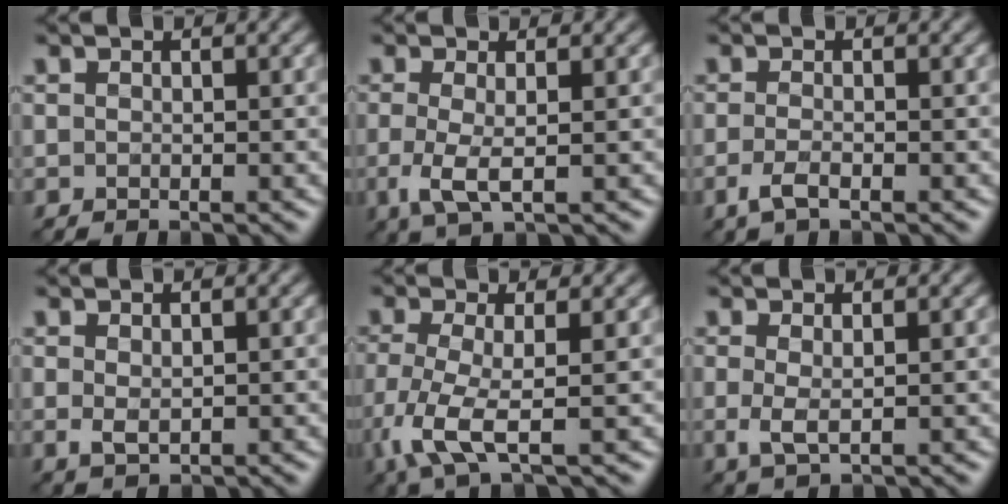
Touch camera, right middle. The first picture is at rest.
{"total": 2.8, "force": [-0.4, 0.8, 2.7], "torque": [-0.065, -0.004, -0.012]}
{"total": 1.7, "force": [-0.9, 0.4, 1.3], "torque": [-0.034, 0.000, -0.024]}
{"total": 1.4, "force": [0.3, 0.8, 1.1], "torque": [-0.024, 0.003, 0.008]}
{"total": 4.7, "force": [-1.4, 1.2, 4.3], "torque": [-0.106, -0.009, -0.031]}
{"total": 1.8, "force": [0.2, 0.6, 1.7], "torque": [-0.040, 0.001, 0.002]}